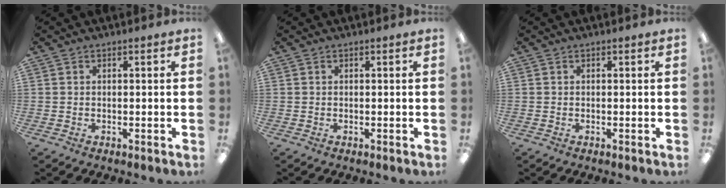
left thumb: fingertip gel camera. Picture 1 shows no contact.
{"total": 0.0}
{"total": 0.0}